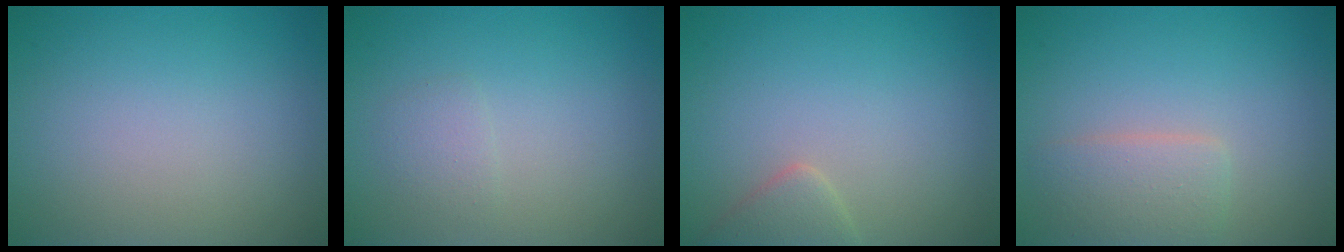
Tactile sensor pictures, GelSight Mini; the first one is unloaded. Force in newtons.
{"total": 1.2, "press": 1.2, "slide": 0.1}
{"total": 1.9, "press": 1.9, "slide": 0.2}
{"total": 2.6, "press": 2.6, "slide": 0.1}